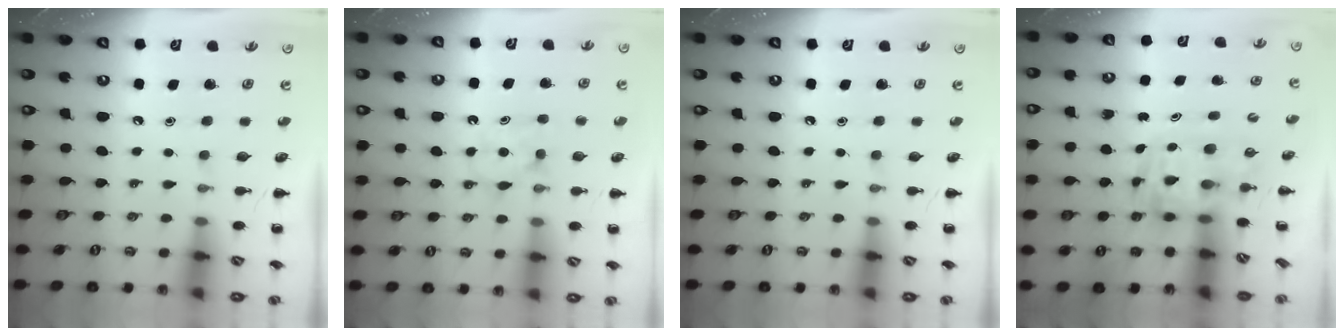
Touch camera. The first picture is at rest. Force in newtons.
{"total": 5.5, "press": 5.2, "slide": 1.6}
{"total": 0.0}
{"total": 3.6, "press": 3.5, "slide": 0.6}